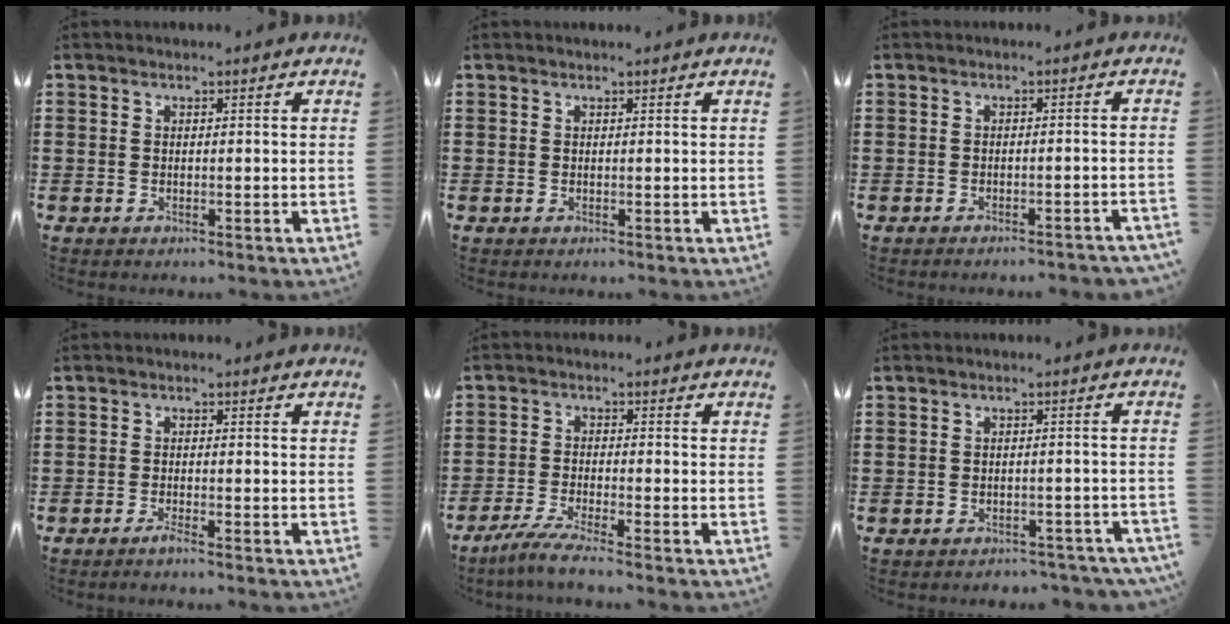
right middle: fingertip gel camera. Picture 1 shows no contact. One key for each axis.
{"total": 0.0}
{"total": 1.5, "fx": -1.4, "fy": -0.2, "fz": 0.4, "tx": -0.007, "ty": 0.004, "tz": -0.029}
{"total": 1.5, "fx": -1.0, "fy": 0.1, "fz": 1.1, "tx": -0.019, "ty": -0.004, "tz": -0.018}
{"total": 3.6, "fx": -3.0, "fy": -0.3, "fz": 1.9, "tx": -0.048, "ty": -0.012, "tz": -0.062}
{"total": 2.0, "fx": -2.0, "fy": 0.3, "fz": 0.0, "tx": -0.007, "ty": 0.002, "tz": -0.043}